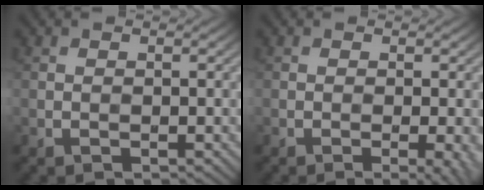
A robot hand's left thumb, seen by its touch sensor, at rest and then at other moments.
{"total": 2.3, "force": [-0.7, 0.4, 2.1], "torque": [-0.030, 0.000, -0.014]}